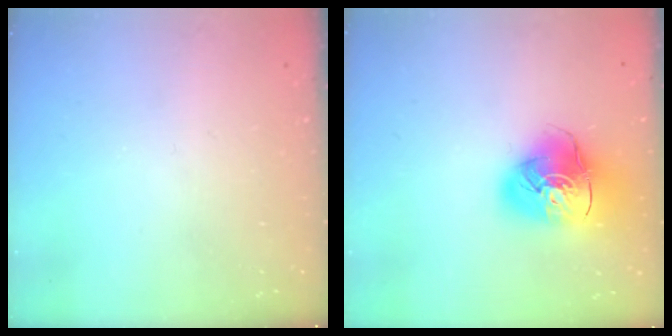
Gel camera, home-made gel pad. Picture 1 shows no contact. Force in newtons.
{"total": 14.9, "press": 14.7, "slide": 2.1}